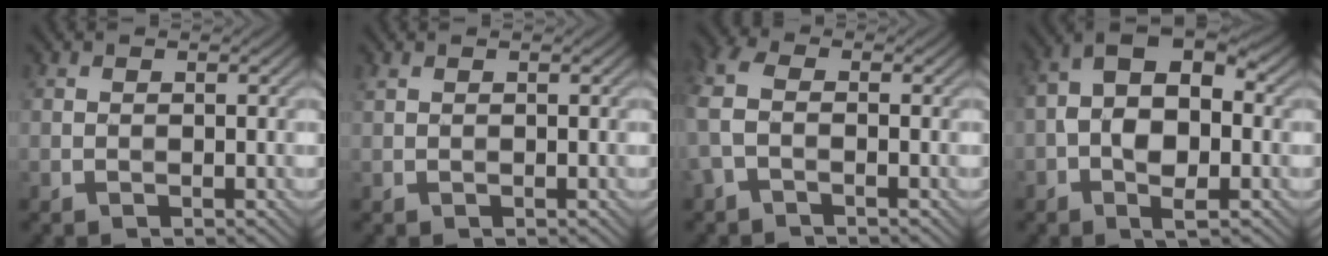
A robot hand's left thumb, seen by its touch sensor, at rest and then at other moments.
{"total": 0.5, "force": [0.4, 0.1, 0.3], "torque": [-0.011, 0.003, 0.009]}
{"total": 4.4, "force": [-0.8, 2.3, 3.6], "torque": [-0.106, 0.010, -0.029]}
{"total": 9.8, "force": [-1.1, 5.2, 8.3], "torque": [-0.147, 0.014, -0.026]}